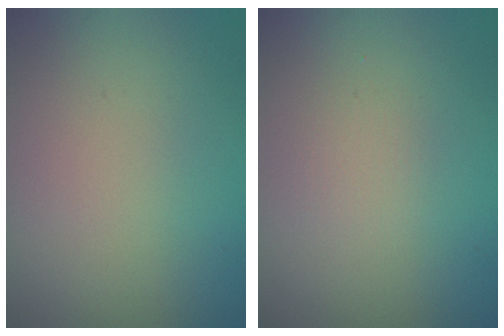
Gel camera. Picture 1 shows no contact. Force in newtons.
{"total": 1.0, "press": 1.0, "slide": 0.1}